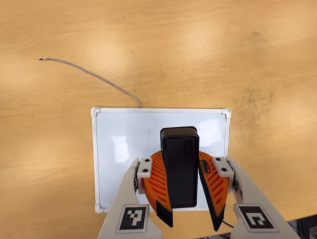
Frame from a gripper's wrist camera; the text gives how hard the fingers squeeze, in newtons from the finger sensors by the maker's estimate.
{"total": 10.4, "left": 10.3, "right": 10.5}